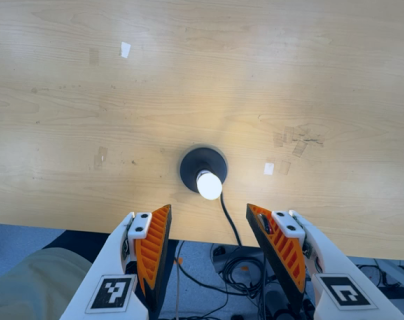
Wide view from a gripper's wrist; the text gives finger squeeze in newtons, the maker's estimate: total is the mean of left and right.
{"total": 0.0}